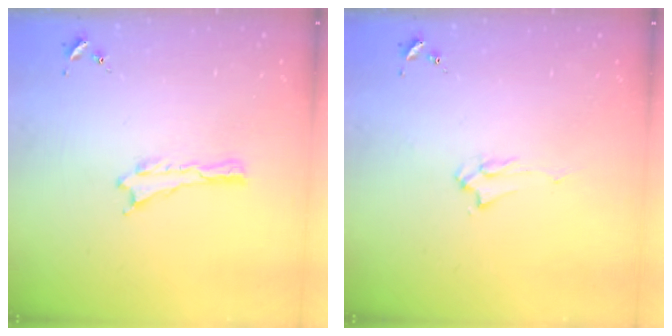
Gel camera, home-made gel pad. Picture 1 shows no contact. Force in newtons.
{"total": 1.7, "press": 1.6, "slide": 0.3}